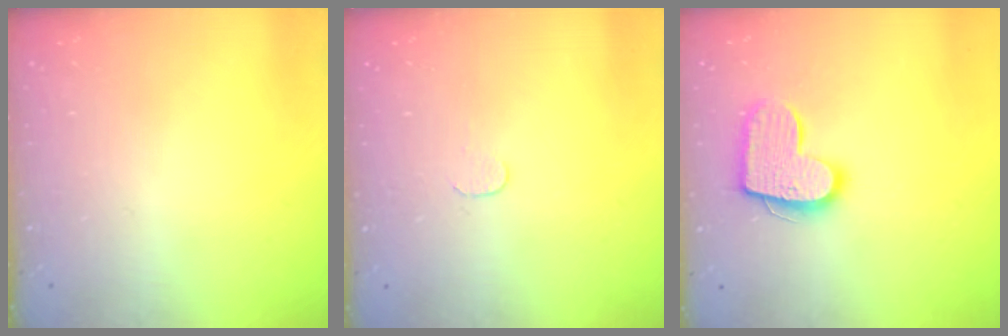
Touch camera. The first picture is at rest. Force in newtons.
{"total": 3.5, "press": 3.5, "slide": 0.3}
{"total": 14.5, "press": 14.5, "slide": 0.9}